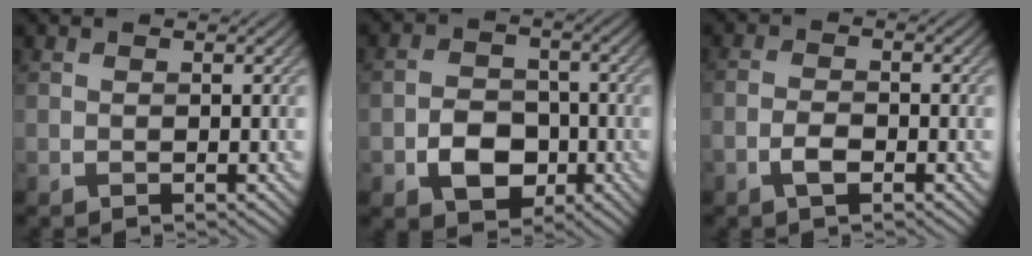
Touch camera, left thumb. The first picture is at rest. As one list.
[{"total": 5.9, "force": [-2.2, 4.4, 3.3], "torque": [-0.060, -0.003, -0.043]}, {"total": 2.6, "force": [-1.4, 1.1, 1.8], "torque": [-0.039, 0.002, -0.034]}]